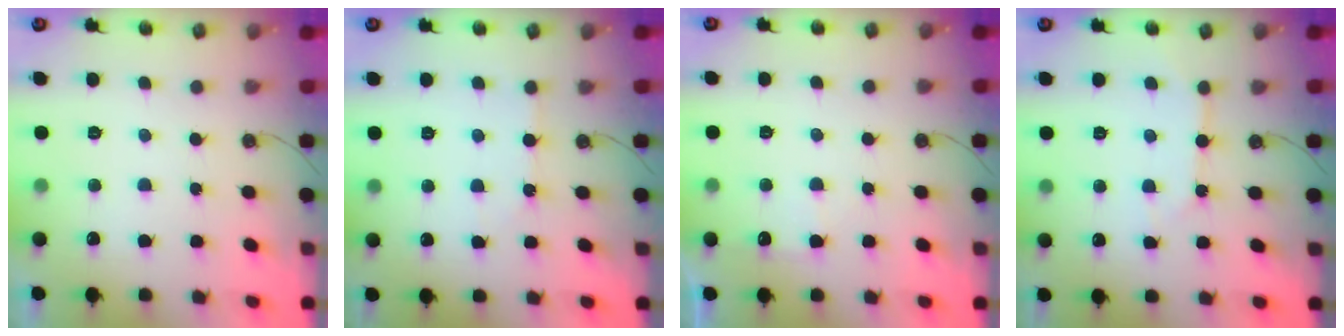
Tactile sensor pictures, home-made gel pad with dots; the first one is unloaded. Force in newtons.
{"total": 2.7, "press": 2.7, "slide": 0.4}
{"total": 6.3, "press": 6.3, "slide": 0.7}
{"total": 3.7, "press": 3.6, "slide": 0.5}